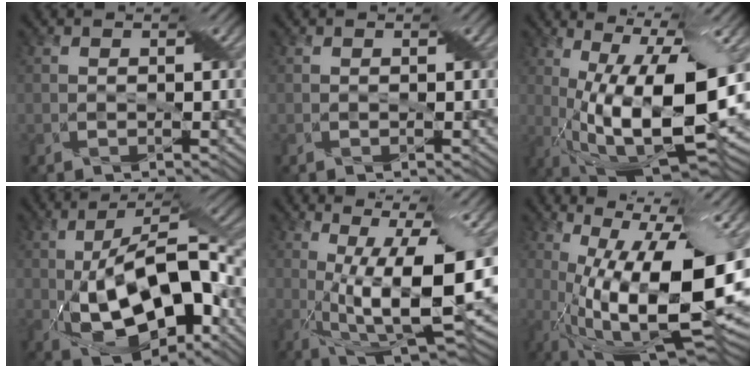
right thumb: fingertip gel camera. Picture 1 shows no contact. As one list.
[{"total": 0.0}, {"total": 18.1, "force": [-0.3, 6.6, 16.9], "torque": [-0.266, -0.009, 0.000]}, {"total": 15.9, "force": [-3.4, 7.5, 13.6], "torque": [-0.236, -0.003, -0.064]}, {"total": 16.1, "force": [0.5, 5.1, 15.2], "torque": [-0.242, -0.006, 0.023]}, {"total": 20.1, "force": [-0.9, 7.3, 18.7], "torque": [-0.264, -0.016, -0.018]}]